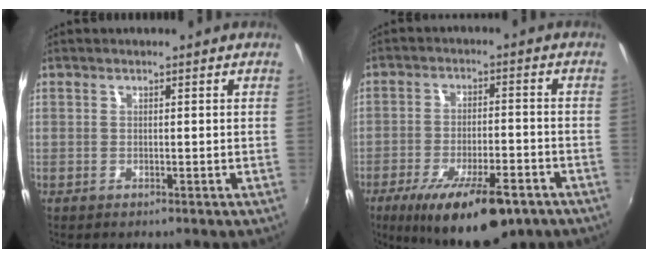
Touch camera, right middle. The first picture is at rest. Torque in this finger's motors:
{"motor_torque": [1.31, -0.83, 0.35, 0.14]}